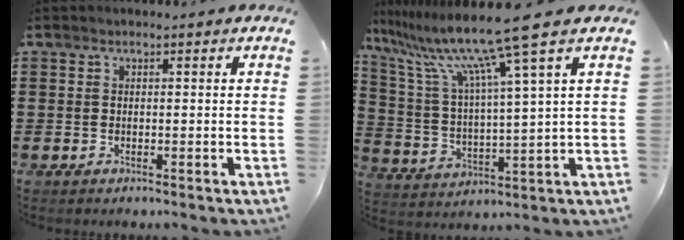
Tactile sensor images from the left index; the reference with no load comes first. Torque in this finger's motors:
{"motor_torque": [0.47, -1.11, 1.06, 0.21]}